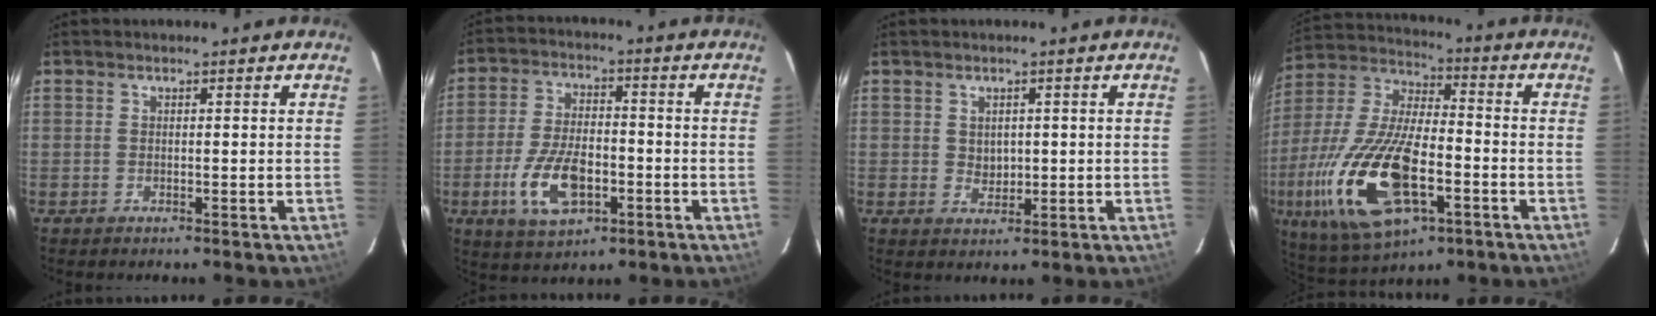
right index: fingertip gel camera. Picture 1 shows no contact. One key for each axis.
{"total": 9.4, "fx": -3.4, "fy": 4.9, "fz": 7.3, "tx": -0.154, "ty": -0.001, "tz": -0.056}
{"total": 2.4, "fx": 0.5, "fy": 2.2, "fz": 1.0, "tx": -0.012, "ty": 0.001, "tz": 0.014}
{"total": 24.0, "fx": -8.0, "fy": 10.4, "fz": 20.1, "tx": -0.438, "ty": -0.037, "tz": -0.138}